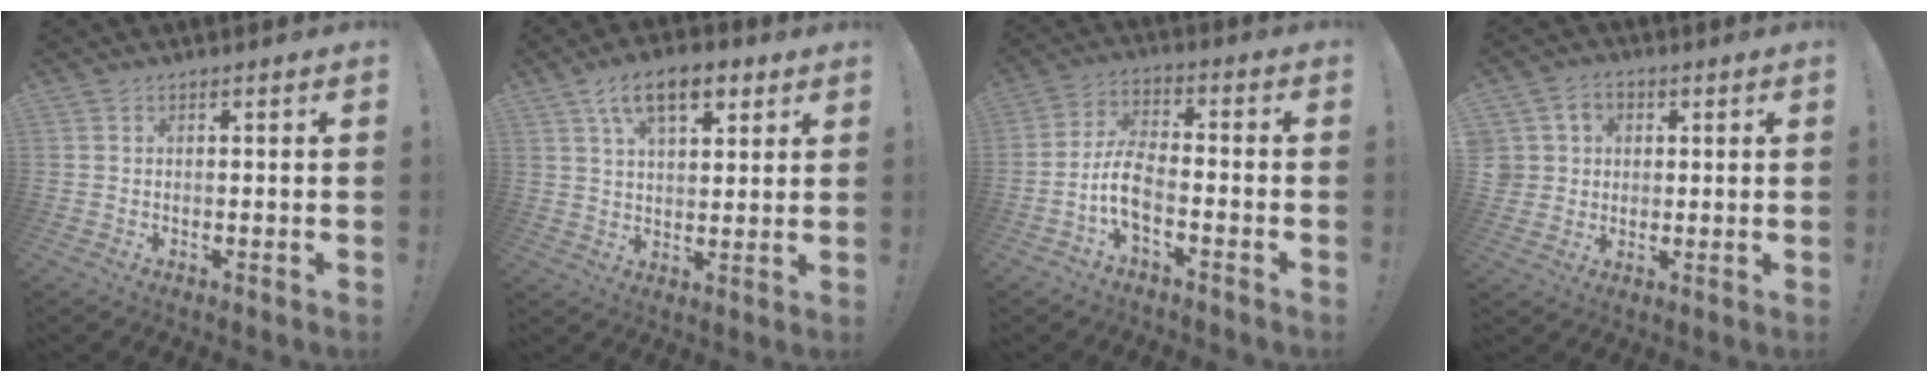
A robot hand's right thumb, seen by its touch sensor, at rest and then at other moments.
{"total": 12.1, "force": [6.1, 6.1, 8.5], "torque": [-0.139, -0.005, 0.111]}
{"total": 9.3, "force": [-4.6, 4.4, 6.7], "torque": [-0.144, 0.018, -0.082]}
{"total": 6.2, "force": [1.2, 5.9, 1.4], "torque": [-0.033, -0.004, 0.026]}